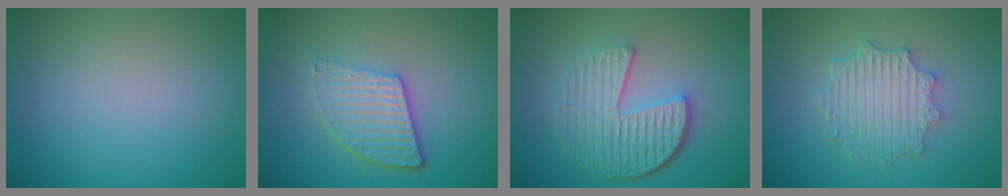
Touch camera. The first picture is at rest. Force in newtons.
{"total": 5.1, "press": 3.7, "slide": 3.6}
{"total": 6.2, "press": 4.4, "slide": 4.3}
{"total": 4.6, "press": 3.7, "slide": 2.7}